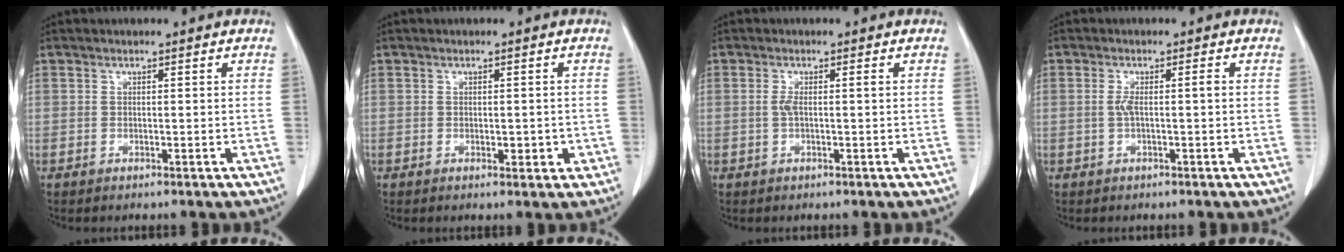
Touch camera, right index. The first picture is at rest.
{"total": 2.1, "force": [-0.5, 1.1, 1.7], "torque": [-0.020, 0.000, -0.003]}
{"total": 1.7, "force": [-0.1, 0.2, 1.7], "torque": [-0.037, 0.002, -0.001]}
{"total": 2.2, "force": [-0.2, 0.1, 2.2], "torque": [-0.045, 0.005, -0.002]}